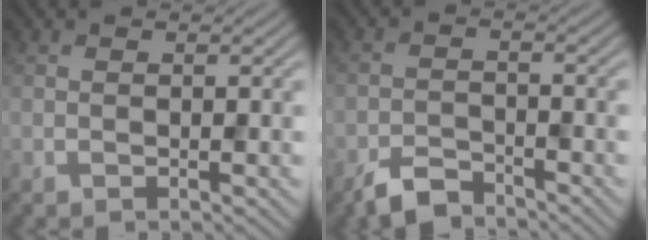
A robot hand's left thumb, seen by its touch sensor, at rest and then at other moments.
{"total": 4.1, "force": [-3.4, 1.4, 1.7], "torque": [-0.030, -0.001, -0.072]}